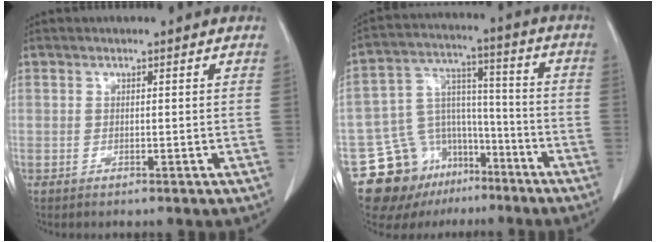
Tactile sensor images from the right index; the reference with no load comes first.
{"total": 15.4, "force": [-10.0, 10.4, 5.1], "torque": [-0.090, 0.067, -0.158]}